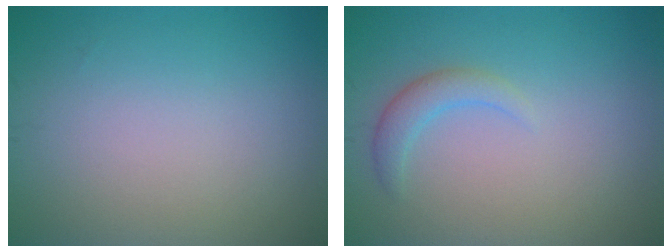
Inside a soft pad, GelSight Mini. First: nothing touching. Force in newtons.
{"total": 1.9, "press": 1.9, "slide": 0.1}